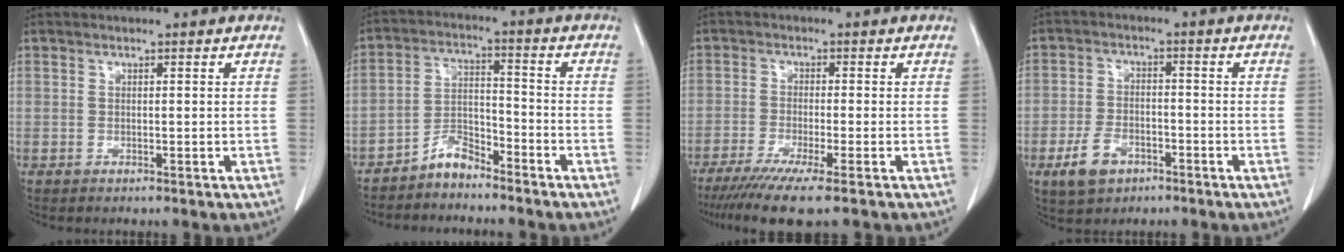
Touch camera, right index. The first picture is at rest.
{"total": 5.0, "force": [-4.4, 1.6, 1.8], "torque": [-0.029, 0.003, -0.085]}
{"total": 8.6, "force": [-6.1, -0.2, 6.0], "torque": [-0.093, -0.021, -0.098]}
{"total": 6.1, "force": [-3.4, 3.7, 3.6], "torque": [-0.075, 0.003, -0.055]}